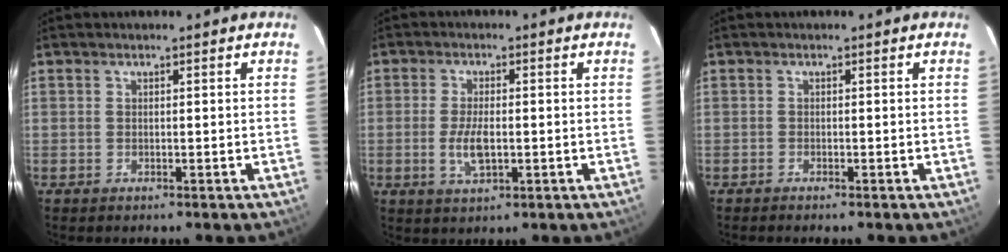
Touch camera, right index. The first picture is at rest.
{"total": 5.4, "force": [-1.1, 2.3, 4.8], "torque": [-0.100, -0.005, -0.019]}
{"total": 0.7, "force": [-0.6, 0.1, 0.2], "torque": [-0.008, -0.001, -0.012]}